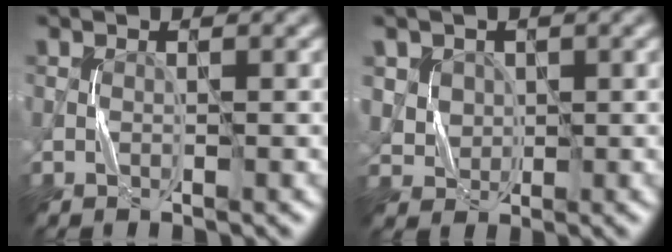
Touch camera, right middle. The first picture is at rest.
{"total": 3.3, "force": [1.5, 2.9, 0.8], "torque": [-0.018, 0.008, 0.034]}